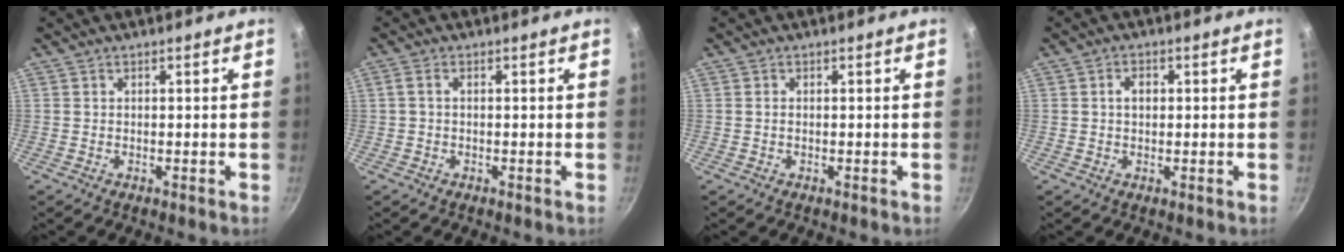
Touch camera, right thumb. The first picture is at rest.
{"total": 1.4, "force": [0.0, 0.8, 1.2], "torque": [-0.032, 0.007, -0.001]}
{"total": 0.6, "force": [0.0, 0.4, 0.5], "torque": [-0.008, 0.003, 0.000]}
{"total": 2.5, "force": [0.3, 1.8, 1.7], "torque": [-0.017, 0.007, 0.005]}